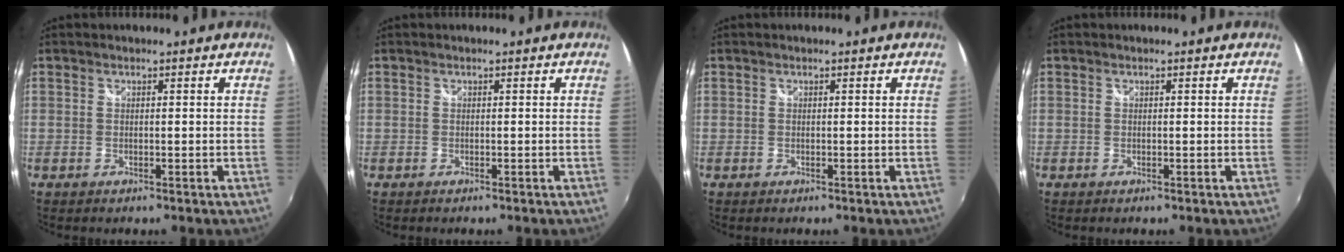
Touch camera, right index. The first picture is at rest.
{"total": 0.0}
{"total": 0.0}
{"total": 0.0}